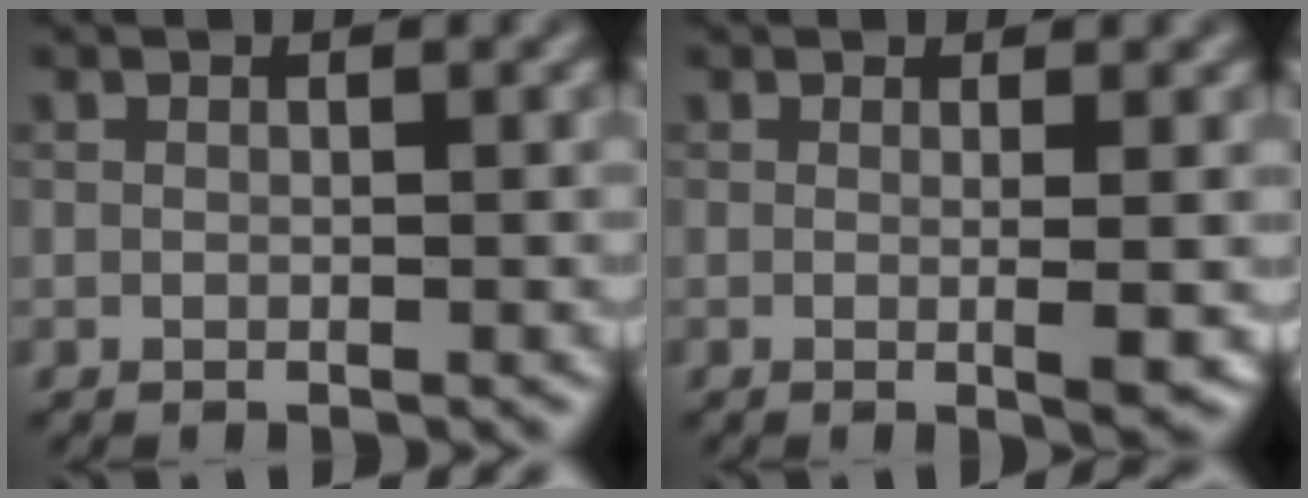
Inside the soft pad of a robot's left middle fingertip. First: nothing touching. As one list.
[{"total": 2.6, "force": [0.0, 0.6, 2.5], "torque": [-0.032, -0.004, -0.005]}]